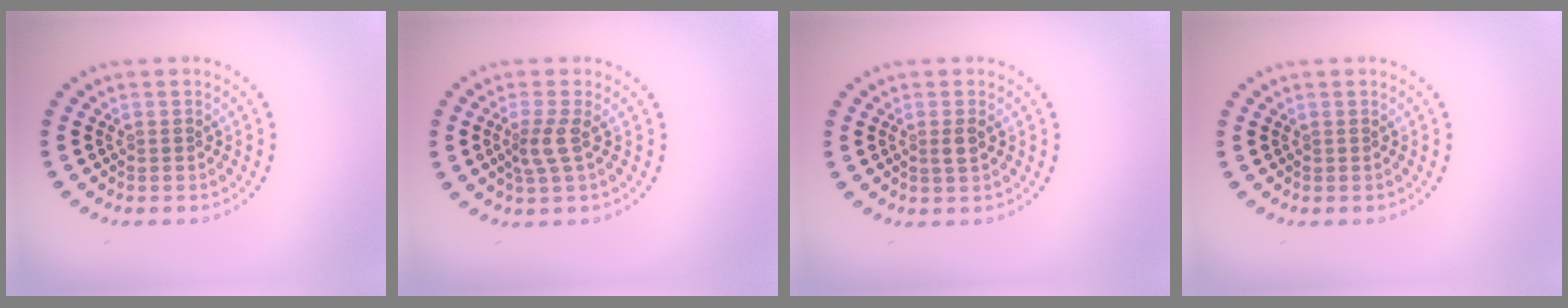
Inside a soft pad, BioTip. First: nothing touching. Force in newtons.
{"total": 2.1, "press": 1.6, "slide": 1.3}
{"total": 1.2, "press": 1.1, "slide": 0.5}
{"total": 0.0}